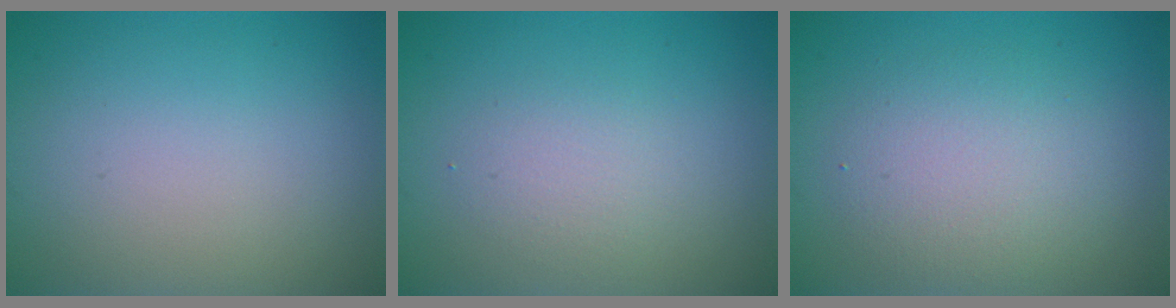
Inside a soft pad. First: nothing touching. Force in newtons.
{"total": 1.9, "press": 1.9, "slide": 0.2}
{"total": 4.0, "press": 4.0, "slide": 0.0}